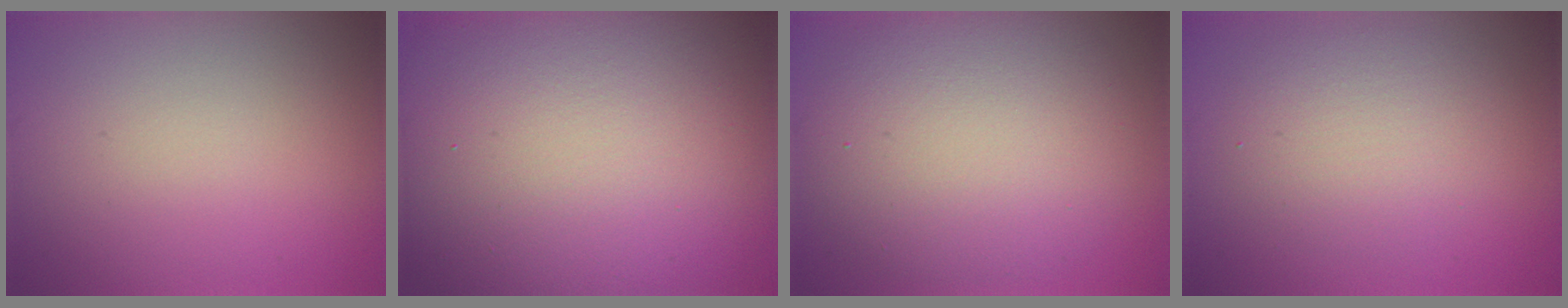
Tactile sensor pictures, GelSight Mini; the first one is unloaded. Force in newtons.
{"total": 20.5, "press": 20.4, "slide": 1.2}
{"total": 8.7, "press": 8.7, "slide": 0.7}
{"total": 3.5, "press": 3.5, "slide": 0.1}